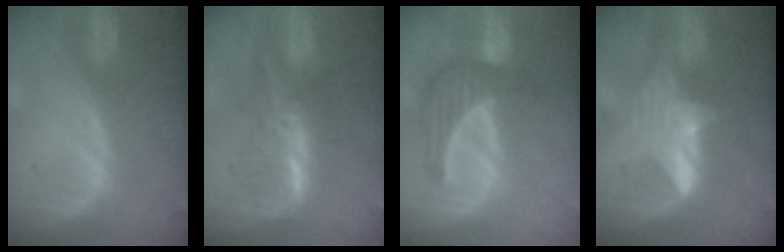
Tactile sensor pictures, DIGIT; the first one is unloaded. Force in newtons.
{"total": 5.9, "press": 5.7, "slide": 1.7}
{"total": 6.9, "press": 6.8, "slide": 1.2}
{"total": 6.0, "press": 5.7, "slide": 1.9}